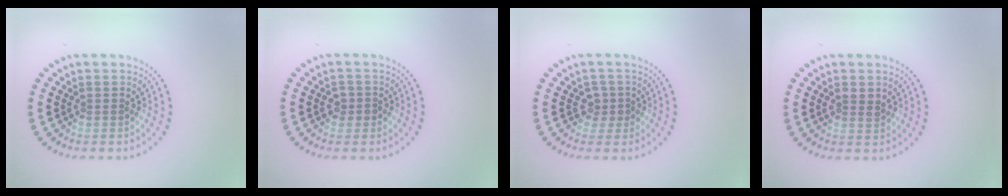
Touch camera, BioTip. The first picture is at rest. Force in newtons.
{"total": 1.3, "press": 1.3, "slide": 0.2}
{"total": 1.3, "press": 1.2, "slide": 0.6}
{"total": 1.3, "press": 1.3, "slide": 0.3}